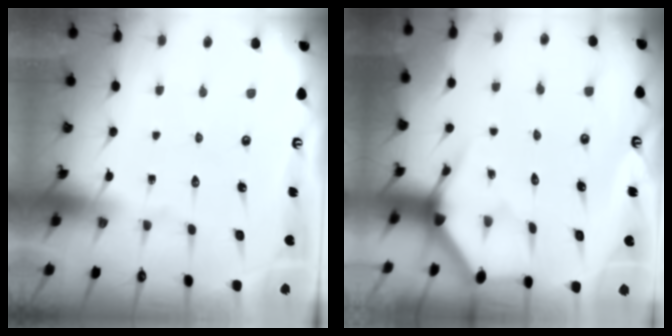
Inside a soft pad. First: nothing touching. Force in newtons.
{"total": 3.6, "press": 3.6, "slide": 0.2}